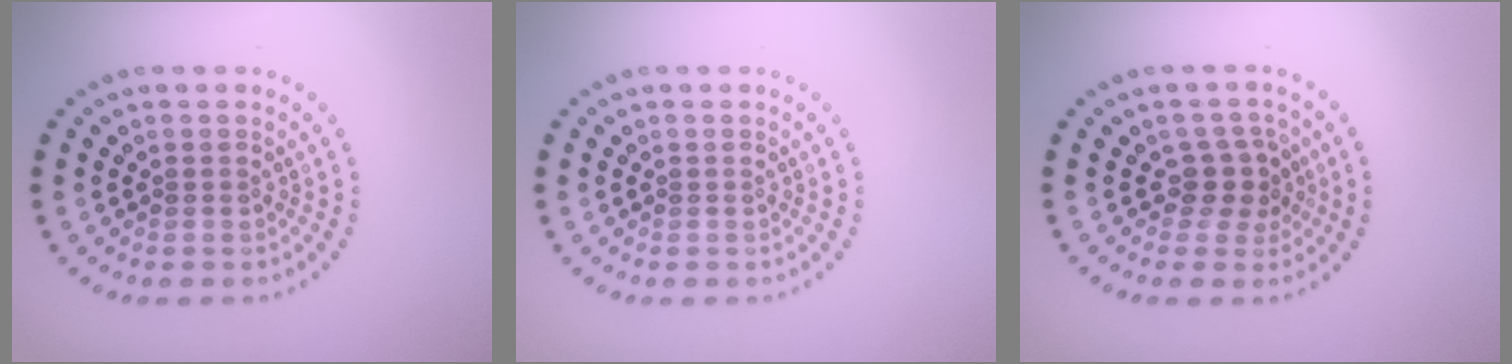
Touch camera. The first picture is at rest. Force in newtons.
{"total": 0.0}
{"total": 2.6, "press": 2.1, "slide": 1.4}